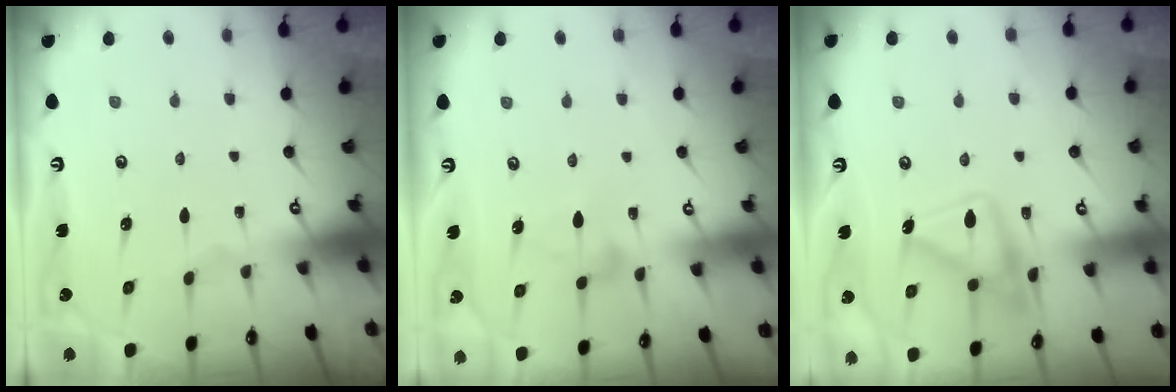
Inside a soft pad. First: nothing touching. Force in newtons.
{"total": 4.8, "press": 4.7, "slide": 0.3}
{"total": 15.8, "press": 15.7, "slide": 0.9}